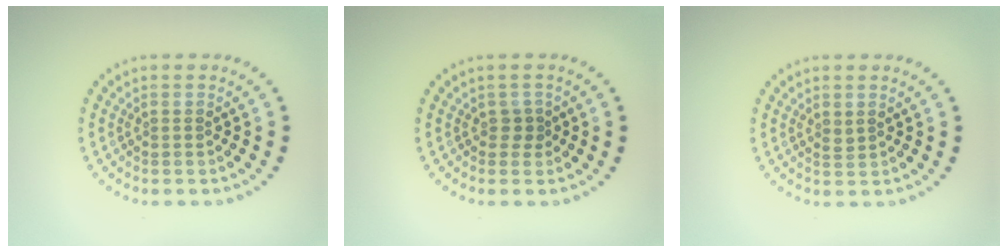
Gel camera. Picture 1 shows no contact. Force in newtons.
{"total": 1.2, "press": 0.8, "slide": 0.8}
{"total": 0.6, "press": 0.6, "slide": 0.2}